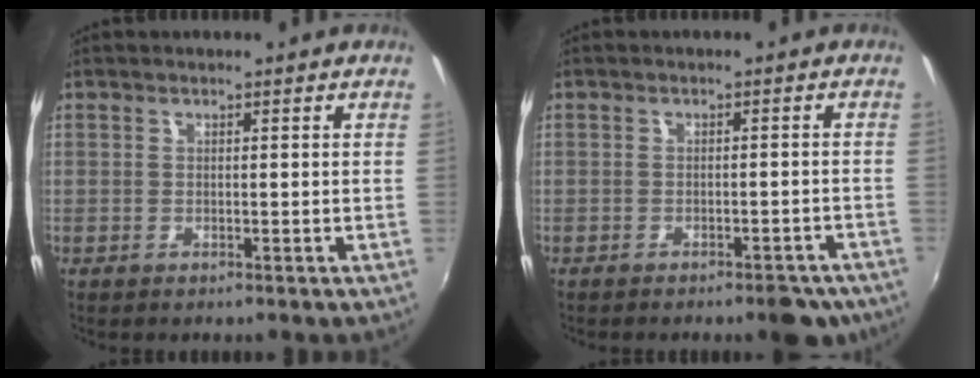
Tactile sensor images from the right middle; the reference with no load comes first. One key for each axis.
{"total": 6.4, "fx": -5.1, "fy": 2.3, "fz": 3.0, "tx": -0.039, "ty": 0.004, "tz": -0.048}